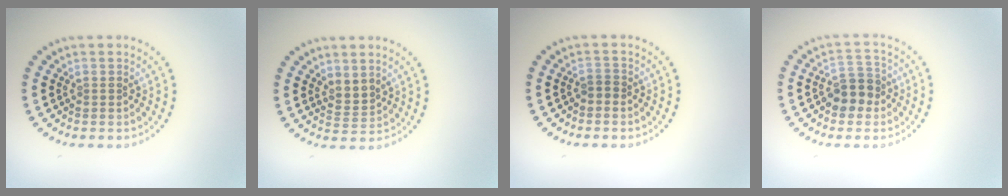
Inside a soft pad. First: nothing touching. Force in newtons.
{"total": 1.7, "press": 1.3, "slide": 1.0}
{"total": 0.8, "press": 0.6, "slide": 0.5}
{"total": 3.5, "press": 3.3, "slide": 1.0}